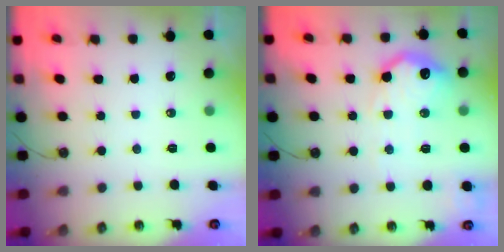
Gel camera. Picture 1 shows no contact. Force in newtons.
{"total": 16.5, "press": 16.4, "slide": 1.2}